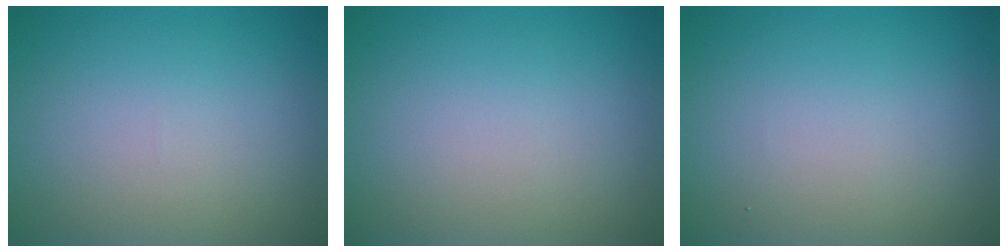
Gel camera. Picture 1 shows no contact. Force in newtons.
{"total": 0.0}
{"total": 0.0}